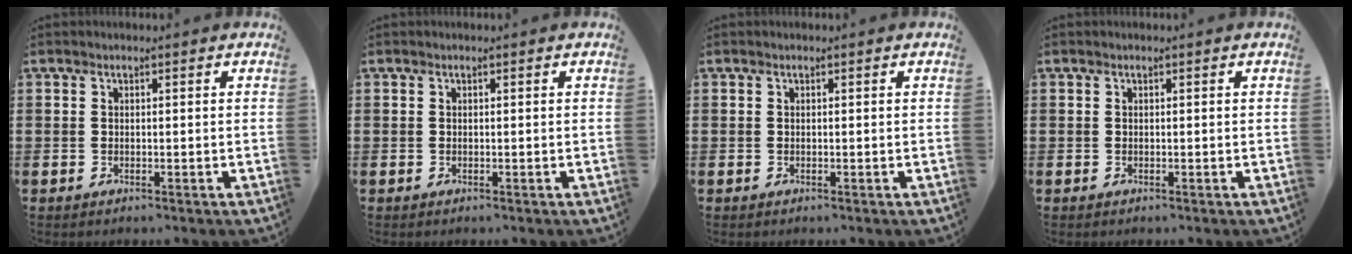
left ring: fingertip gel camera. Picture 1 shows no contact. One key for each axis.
{"total": 0.0}
{"total": 0.0}
{"total": 0.0}